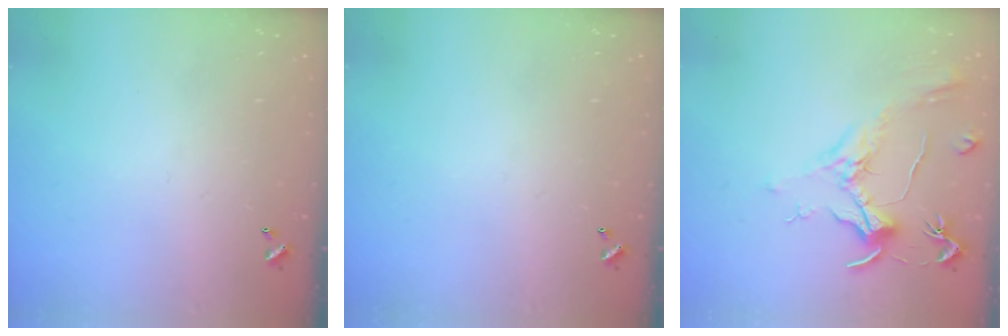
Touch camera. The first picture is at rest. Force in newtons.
{"total": 0.0}
{"total": 1.9, "press": 1.7, "slide": 0.9}